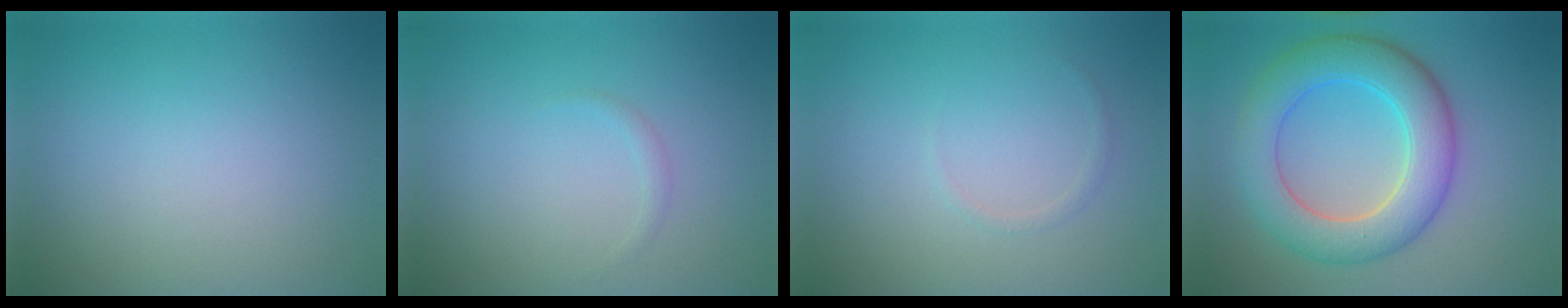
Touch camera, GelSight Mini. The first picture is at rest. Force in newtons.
{"total": 0.6, "press": 0.6, "slide": 0.0}
{"total": 0.6, "press": 0.6, "slide": 0.1}
{"total": 7.5, "press": 7.5, "slide": 0.5}